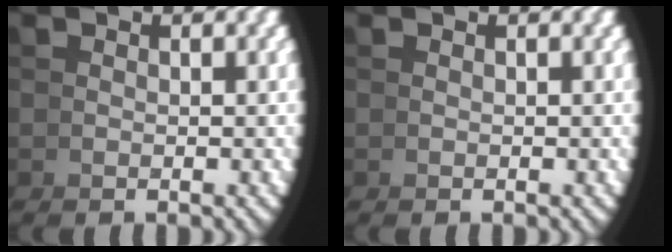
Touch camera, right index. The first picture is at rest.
{"total": 0.0}